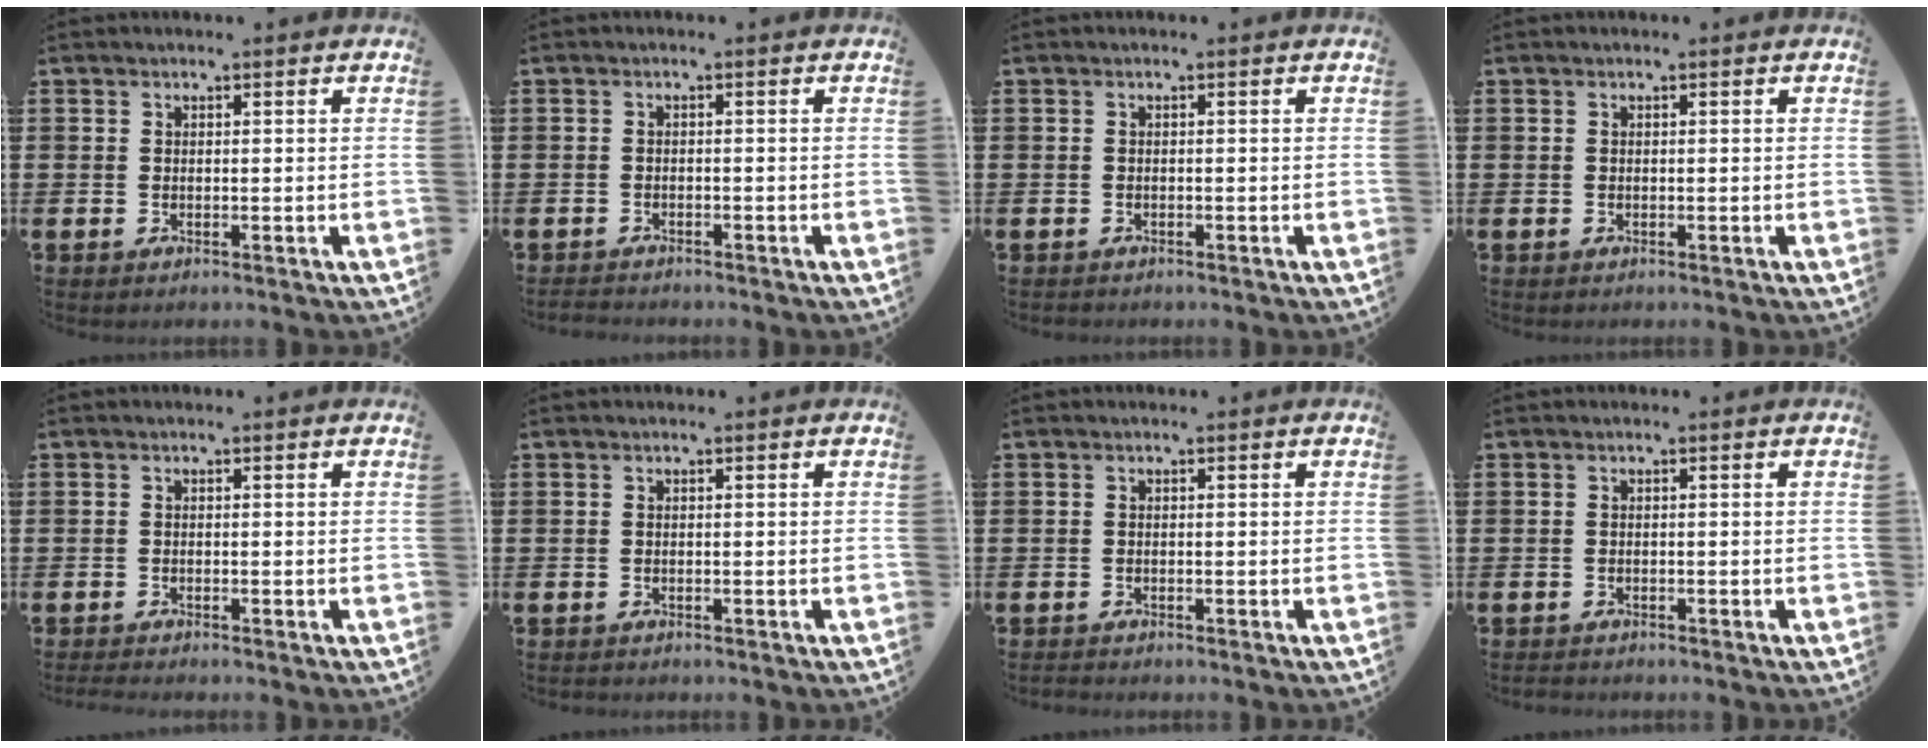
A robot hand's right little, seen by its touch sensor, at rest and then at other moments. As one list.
[{"total": 0.8, "force": [-0.8, 0.1, 0.1], "torque": [-0.003, 0.001, -0.016]}, {"total": 0.0}, {"total": 0.0}, {"total": 0.0}, {"total": 0.0}, {"total": 0.0}, {"total": 0.6, "force": [-0.5, 0.2, 0.0], "torque": [-0.003, -0.001, -0.012]}]